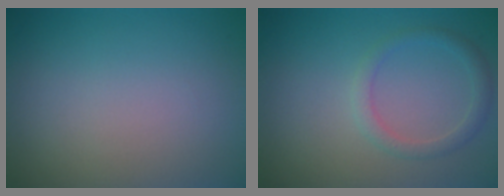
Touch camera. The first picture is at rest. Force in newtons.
{"total": 1.8, "press": 1.8, "slide": 0.0}